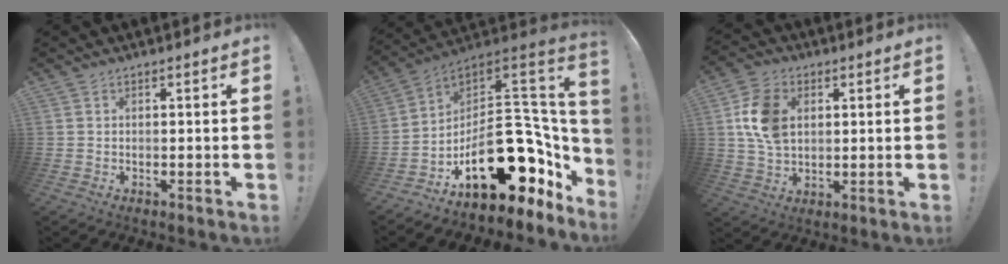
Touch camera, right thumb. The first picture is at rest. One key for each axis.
{"total": 26.5, "fx": -7.9, "fy": 15.6, "fz": 20.0, "tx": -0.278, "ty": 0.020, "tz": -0.090}
{"total": 13.1, "fx": 2.8, "fy": 9.5, "fz": 8.6, "tx": -0.159, "ty": 0.004, "tz": 0.054}